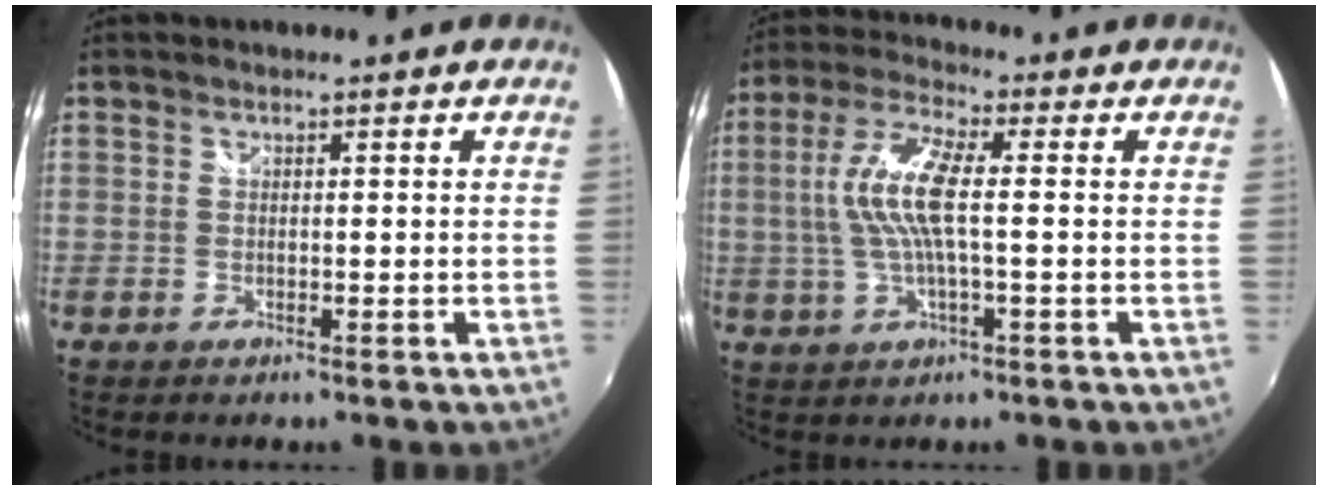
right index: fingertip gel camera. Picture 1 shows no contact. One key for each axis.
{"total": 10.2, "fx": 0.2, "fy": 2.3, "fz": 10.0, "tx": -0.200, "ty": 0.004, "tz": 0.005}